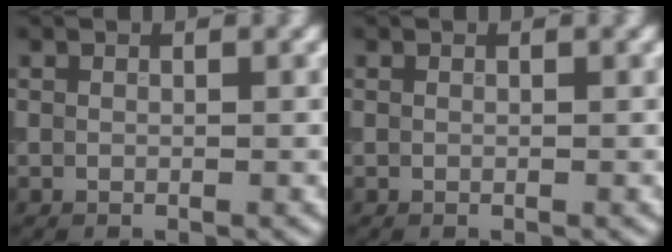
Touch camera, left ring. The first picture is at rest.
{"total": 0.0}